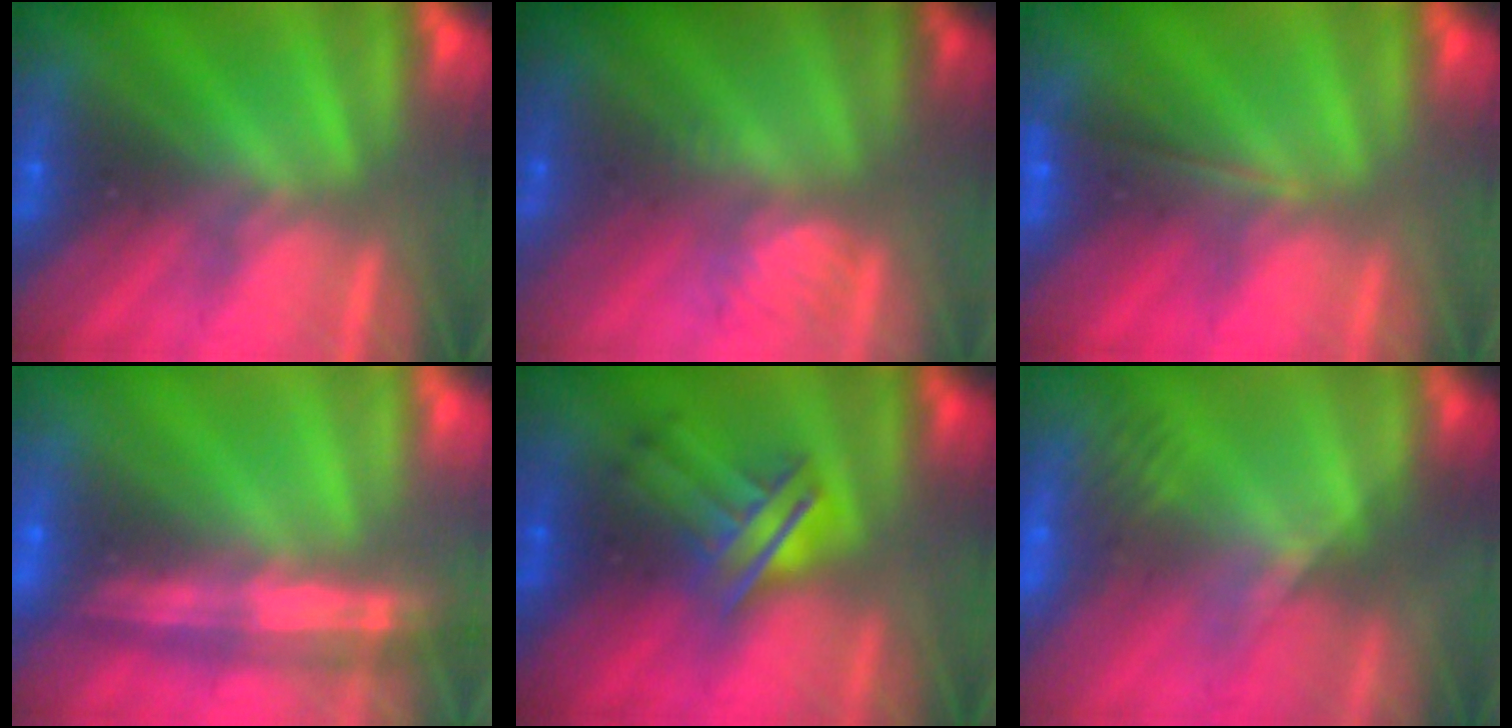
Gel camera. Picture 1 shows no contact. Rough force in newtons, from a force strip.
{"total": 2.6}
{"total": 1.8}
{"total": 7.5}
{"total": 3.3}
{"total": 2.4}